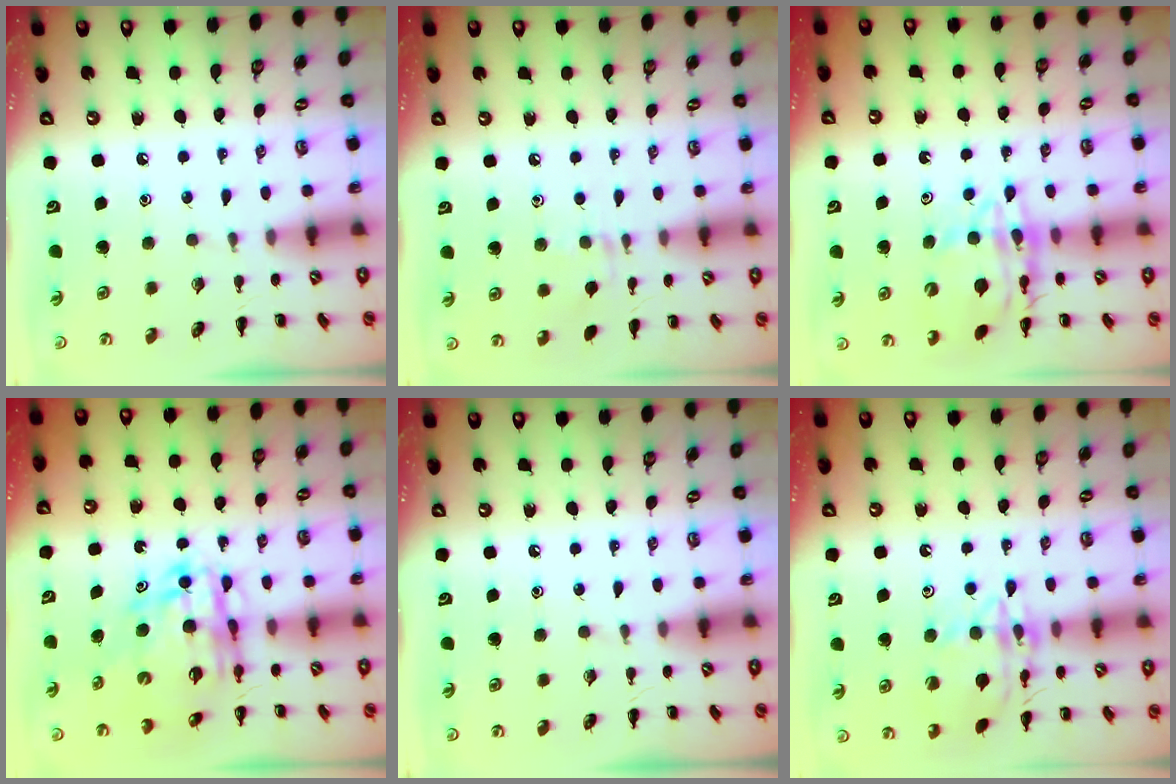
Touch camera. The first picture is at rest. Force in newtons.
{"total": 7.1, "press": 6.6, "slide": 2.7}
{"total": 13.4, "press": 13.1, "slide": 2.9}
{"total": 9.9, "press": 9.4, "slide": 3.3}
{"total": 0.0}
{"total": 15.4, "press": 15.4, "slide": 0.8}